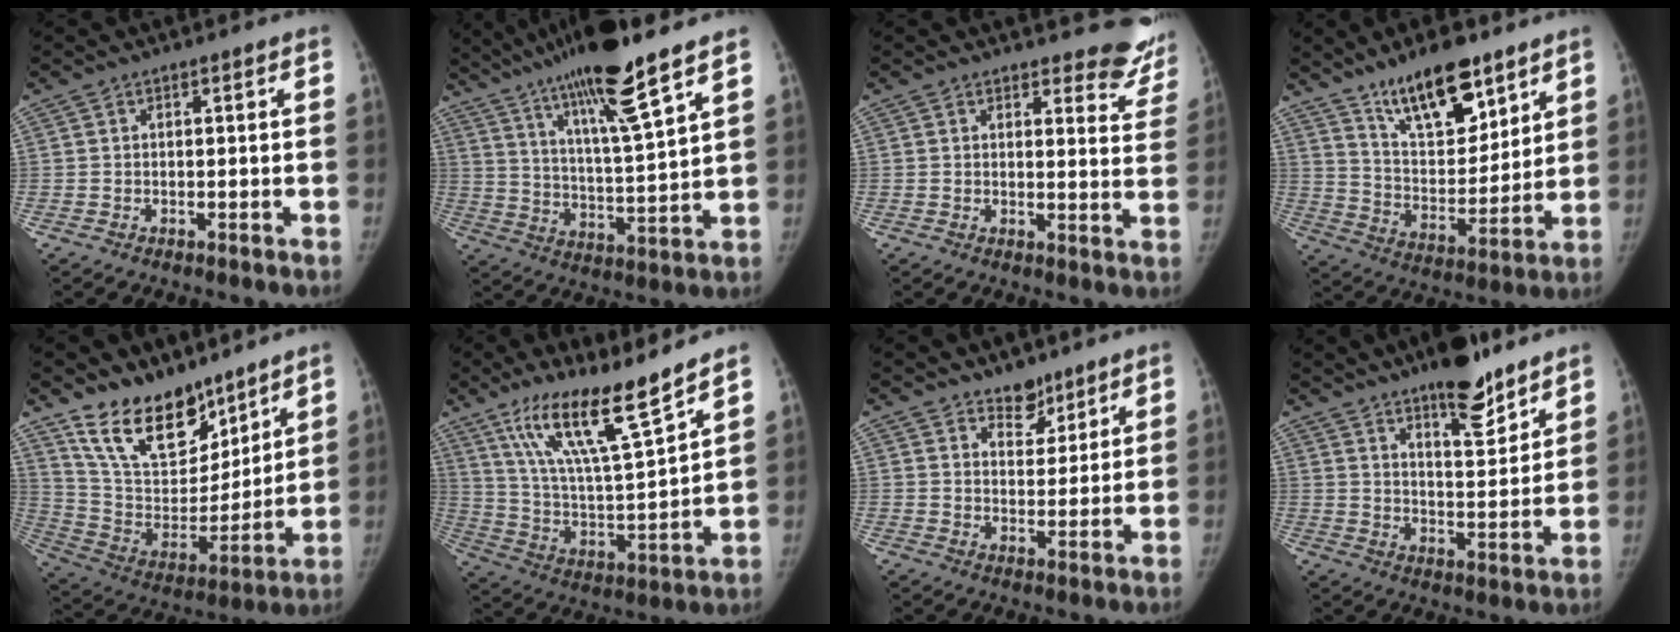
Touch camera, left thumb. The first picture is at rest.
{"total": 17.5, "force": [12.3, 0.7, 12.4], "torque": [-0.207, -0.056, 0.212]}
{"total": 9.8, "force": [9.3, 3.0, 1.2], "torque": [0.034, -0.082, 0.076]}
{"total": 16.6, "force": [11.5, 6.5, 10.0], "torque": [-0.125, -0.073, 0.207]}
{"total": 18.7, "force": [13.7, 9.4, 8.5], "torque": [-0.105, -0.076, 0.253]}
{"total": 17.2, "force": [12.4, 2.1, 11.7], "torque": [-0.193, -0.072, 0.233]}
{"total": 5.9, "force": [4.5, 3.1, 2.2], "torque": [-0.006, -0.034, 0.075]}
{"total": 12.4, "force": [9.1, 3.7, 7.6], "torque": [-0.090, -0.060, 0.144]}